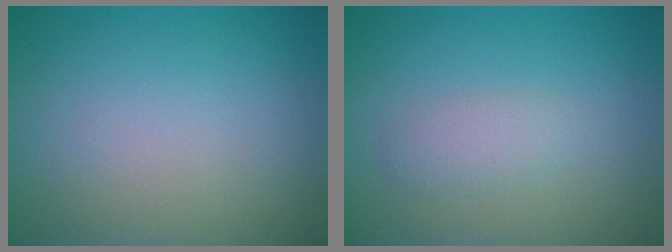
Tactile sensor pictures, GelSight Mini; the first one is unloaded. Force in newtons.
{"total": 1.7, "press": 1.7, "slide": 0.1}